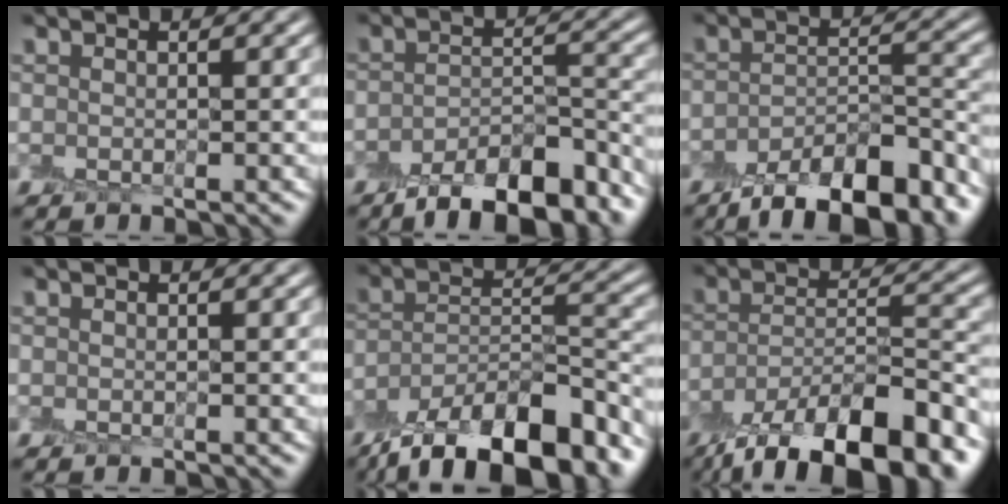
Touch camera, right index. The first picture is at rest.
{"total": 8.4, "force": [-6.3, 2.8, 4.8], "torque": [-0.069, -0.002, -0.105]}
{"total": 9.4, "force": [-6.9, 2.9, 5.6], "torque": [-0.084, -0.003, -0.115]}
{"total": 0.0}
{"total": 12.6, "force": [-9.4, 4.2, 7.3], "torque": [-0.125, 0.002, -0.163]}
{"total": 13.0, "force": [-9.3, 4.1, 8.1], "torque": [-0.145, -0.009, -0.155]}